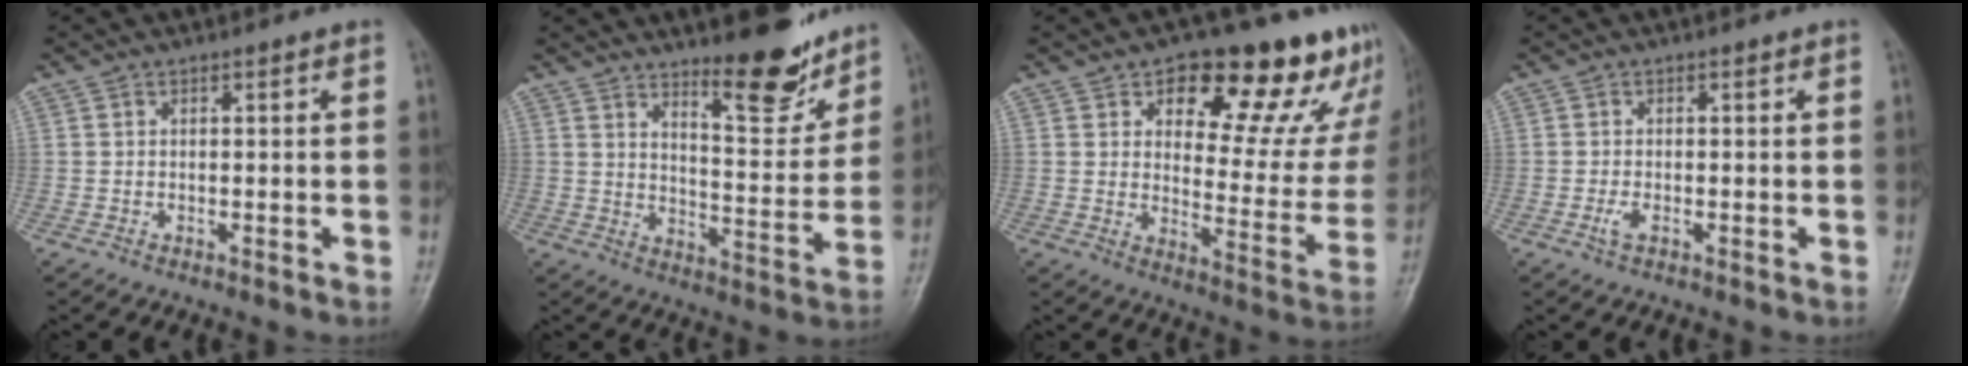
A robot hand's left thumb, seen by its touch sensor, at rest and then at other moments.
{"total": 11.9, "force": [9.2, 3.3, 6.7], "torque": [-0.069, -0.078, 0.145]}
{"total": 20.7, "force": [14.1, 9.3, 12.0], "torque": [-0.093, -0.080, 0.177]}
{"total": 1.6, "force": [-0.6, 0.7, 1.3], "torque": [-0.032, -0.002, -0.013]}